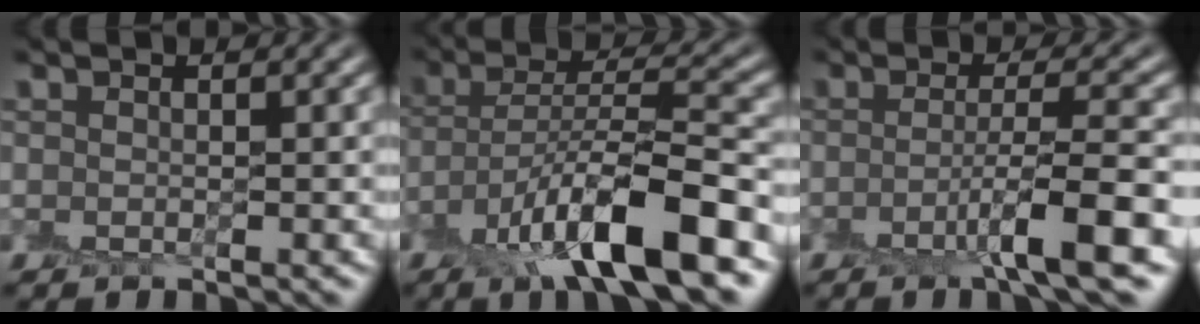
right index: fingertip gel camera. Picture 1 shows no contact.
{"total": 9.6, "force": [-5.5, 2.5, 7.5], "torque": [-0.133, 0.007, -0.100]}
{"total": 5.1, "force": [-2.3, 0.3, 4.5], "torque": [-0.071, 0.003, -0.050]}